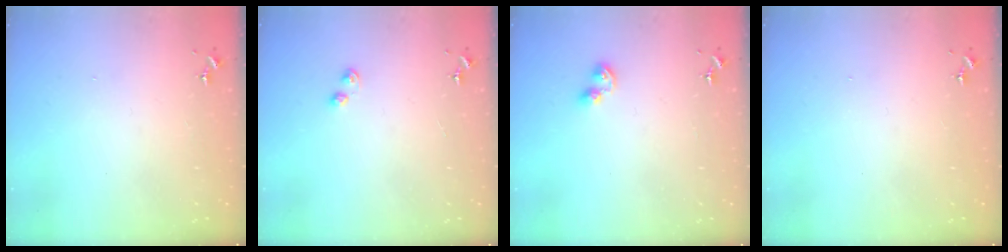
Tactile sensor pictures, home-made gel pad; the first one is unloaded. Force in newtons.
{"total": 3.0, "press": 2.9, "slide": 0.6}
{"total": 4.5, "press": 4.4, "slide": 0.7}
{"total": 0.0}